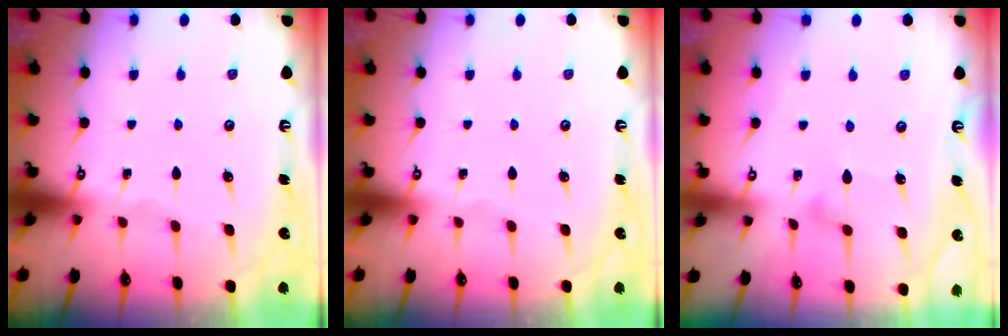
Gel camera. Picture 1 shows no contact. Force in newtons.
{"total": 0.0}
{"total": 6.8, "press": 6.8, "slide": 0.3}